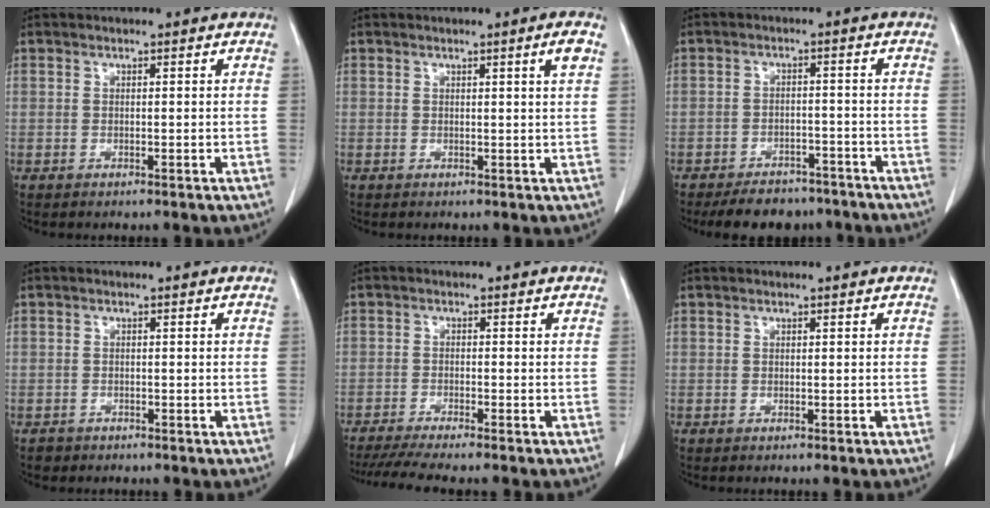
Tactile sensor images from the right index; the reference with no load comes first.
{"total": 1.9, "force": [0.8, -0.5, 1.7], "torque": [-0.023, -0.005, 0.013]}
{"total": 8.6, "force": [-7.3, 3.9, 2.2], "torque": [-0.017, 0.000, -0.100]}
{"total": 1.4, "force": [-0.9, 1.0, -0.2], "torque": [-0.006, 0.003, -0.017]}
{"total": 7.0, "force": [-6.0, -0.1, 3.6], "torque": [-0.051, -0.016, -0.097]}
{"total": 0.0}